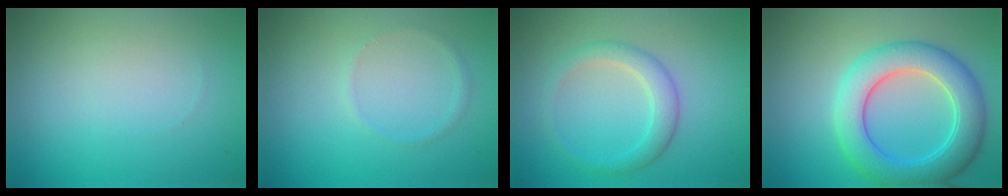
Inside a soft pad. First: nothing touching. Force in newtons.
{"total": 0.8, "press": 0.8, "slide": 0.2}
{"total": 2.6, "press": 2.6, "slide": 0.1}
{"total": 6.8, "press": 6.8, "slide": 0.3}